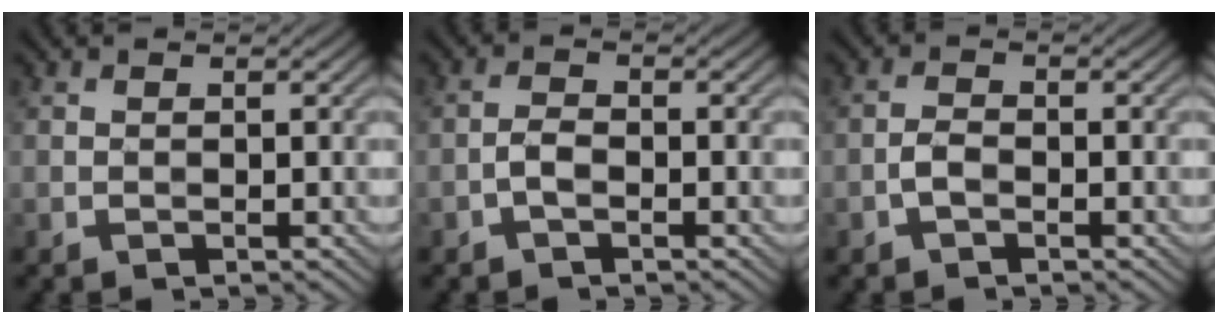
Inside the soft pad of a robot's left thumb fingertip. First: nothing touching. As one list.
[{"total": 1.9, "force": [-1.0, 0.8, 1.4], "torque": [-0.028, 0.004, -0.024]}, {"total": 1.8, "force": [-1.0, 0.9, 1.2], "torque": [-0.024, 0.004, -0.023]}]